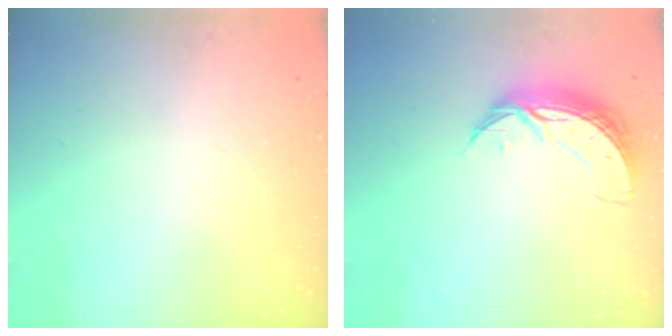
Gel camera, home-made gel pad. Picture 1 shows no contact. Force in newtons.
{"total": 8.8, "press": 8.8, "slide": 0.4}